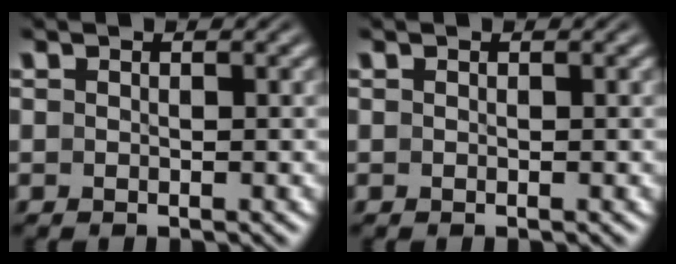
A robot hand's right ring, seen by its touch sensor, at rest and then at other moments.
{"total": 0.0}